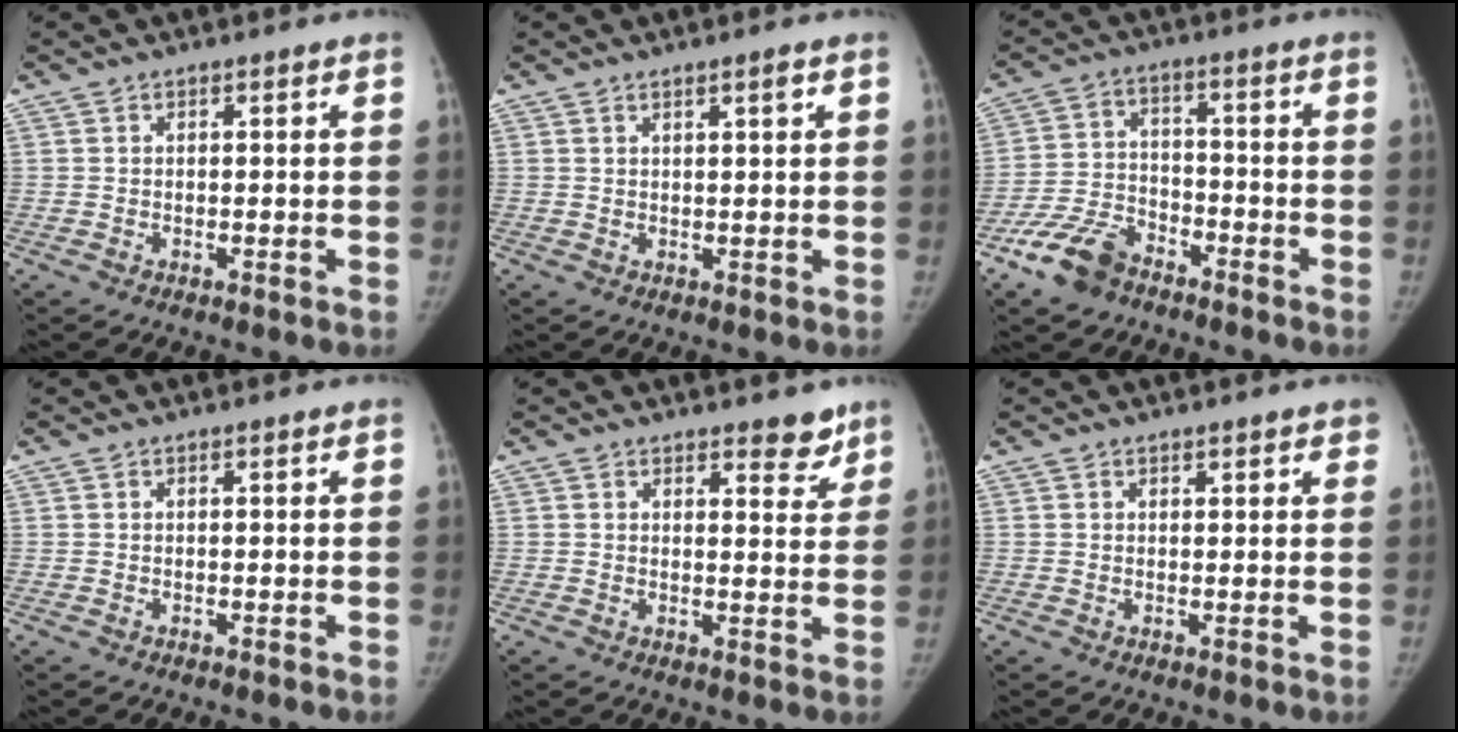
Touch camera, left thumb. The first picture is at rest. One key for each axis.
{"total": 1.7, "fx": 1.0, "fy": 0.1, "fz": 1.3, "tx": -0.020, "ty": -0.006, "tz": 0.018}
{"total": 9.5, "fx": -6.6, "fy": 5.4, "fz": 4.2, "tx": -0.078, "ty": 0.031, "tz": -0.129}
{"total": 0.0}
{"total": 4.6, "fx": 3.4, "fy": 2.0, "fz": 2.2, "tx": 0.001, "ty": -0.023, "tz": 0.043}
{"total": 2.0, "fx": 1.5, "fy": 0.9, "fz": 1.0, "tx": 0.003, "ty": -0.005, "tz": 0.014}